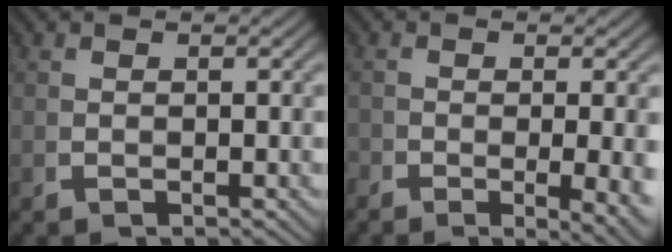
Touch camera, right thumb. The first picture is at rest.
{"total": 4.0, "force": [-1.3, 1.1, 3.6], "torque": [-0.053, -0.017, -0.013]}